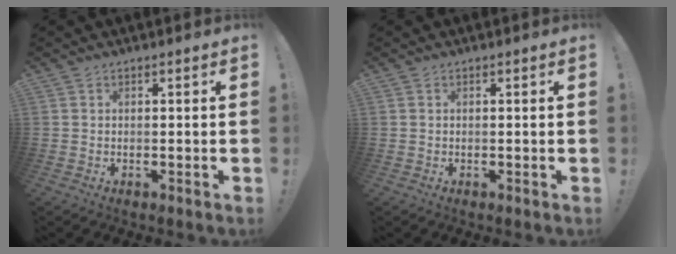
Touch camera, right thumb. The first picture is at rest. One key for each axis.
{"total": 0.0}